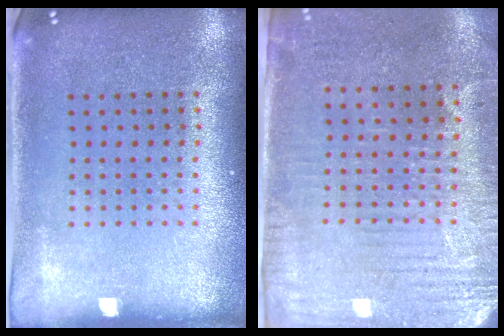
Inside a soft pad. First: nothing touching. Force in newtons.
{"total": 3.1, "press": 2.7, "slide": 1.5}